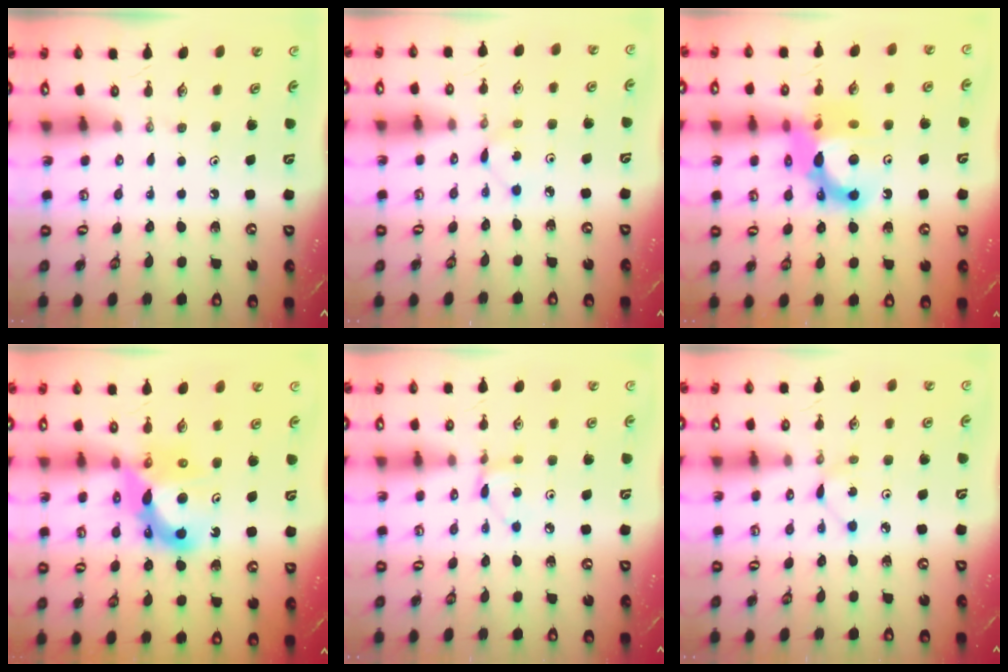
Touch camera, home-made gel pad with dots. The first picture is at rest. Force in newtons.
{"total": 2.6, "press": 2.6, "slide": 0.3}
{"total": 14.7, "press": 14.6, "slide": 1.6}
{"total": 11.4, "press": 11.4, "slide": 1.3}
{"total": 3.8, "press": 3.8, "slide": 0.4}
{"total": 3.1, "press": 3.1, "slide": 0.2}